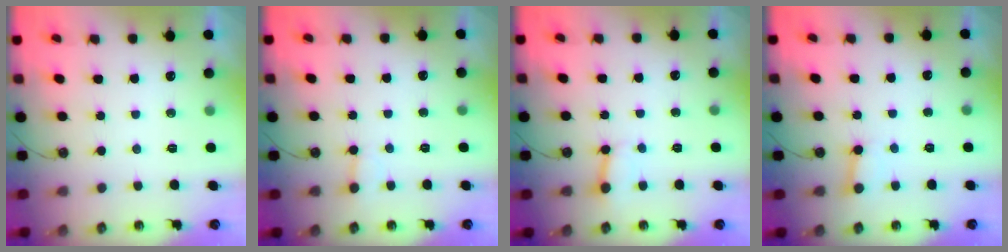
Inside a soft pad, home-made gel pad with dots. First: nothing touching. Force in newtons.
{"total": 2.5, "press": 2.4, "slide": 0.5}
{"total": 2.9, "press": 2.9, "slide": 0.2}
{"total": 3.0, "press": 3.0, "slide": 0.2}